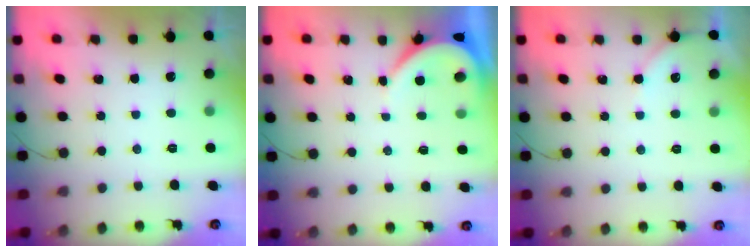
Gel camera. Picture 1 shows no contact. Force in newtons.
{"total": 3.5, "press": 3.5, "slide": 0.5}
{"total": 2.9, "press": 2.9, "slide": 0.4}